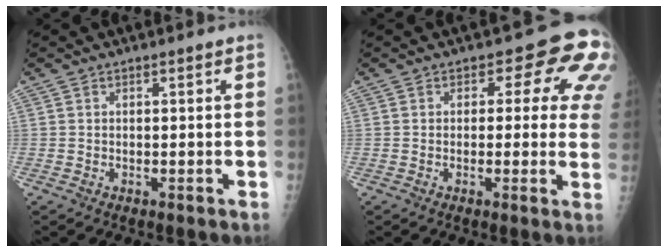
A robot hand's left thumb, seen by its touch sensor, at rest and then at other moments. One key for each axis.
{"total": 10.5, "fx": 3.2, "fy": 5.9, "fz": 8.1, "tx": -0.040, "ty": -0.005, "tz": 0.019}